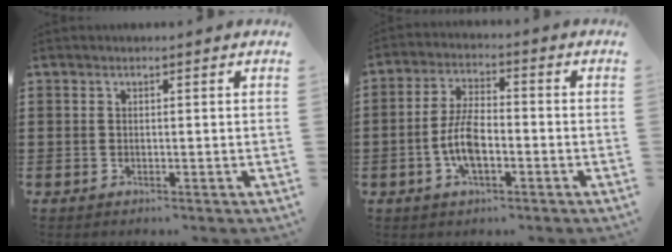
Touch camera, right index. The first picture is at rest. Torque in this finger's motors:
{"motor_torque": [2.14, 0.00, 0.56, 0.14]}